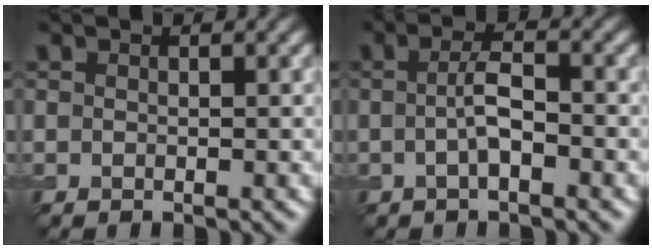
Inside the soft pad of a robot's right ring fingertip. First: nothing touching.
{"total": 2.0, "force": [-0.2, 0.3, 2.0], "torque": [-0.042, 0.008, -0.006]}